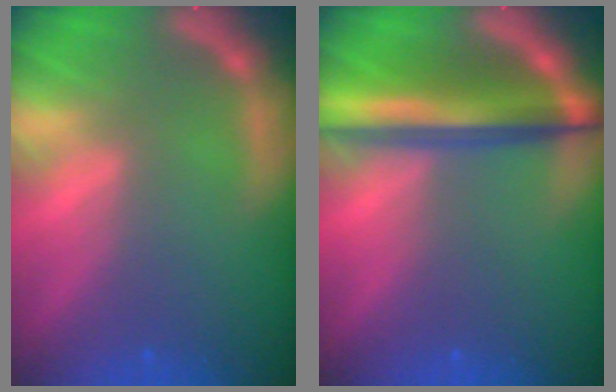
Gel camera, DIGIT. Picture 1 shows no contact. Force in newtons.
{"total": 7.6}